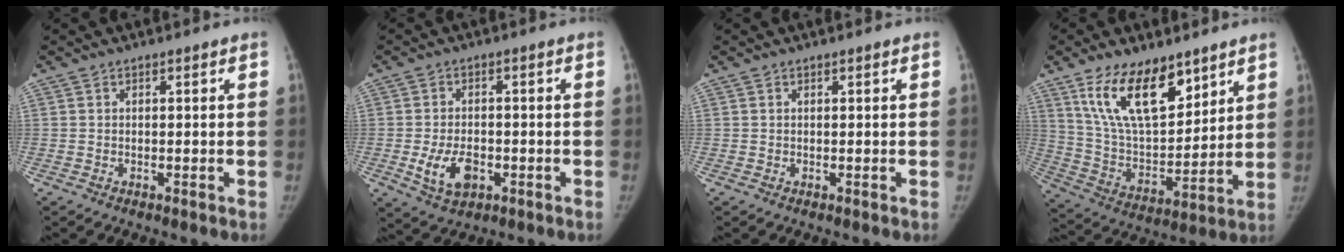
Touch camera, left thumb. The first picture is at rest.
{"total": 7.1, "force": [-2.1, 4.5, 5.1], "torque": [-0.088, 0.004, -0.029]}
{"total": 0.0}
{"total": 17.8, "force": [11.0, 8.2, 11.3], "torque": [-0.158, -0.059, 0.214]}